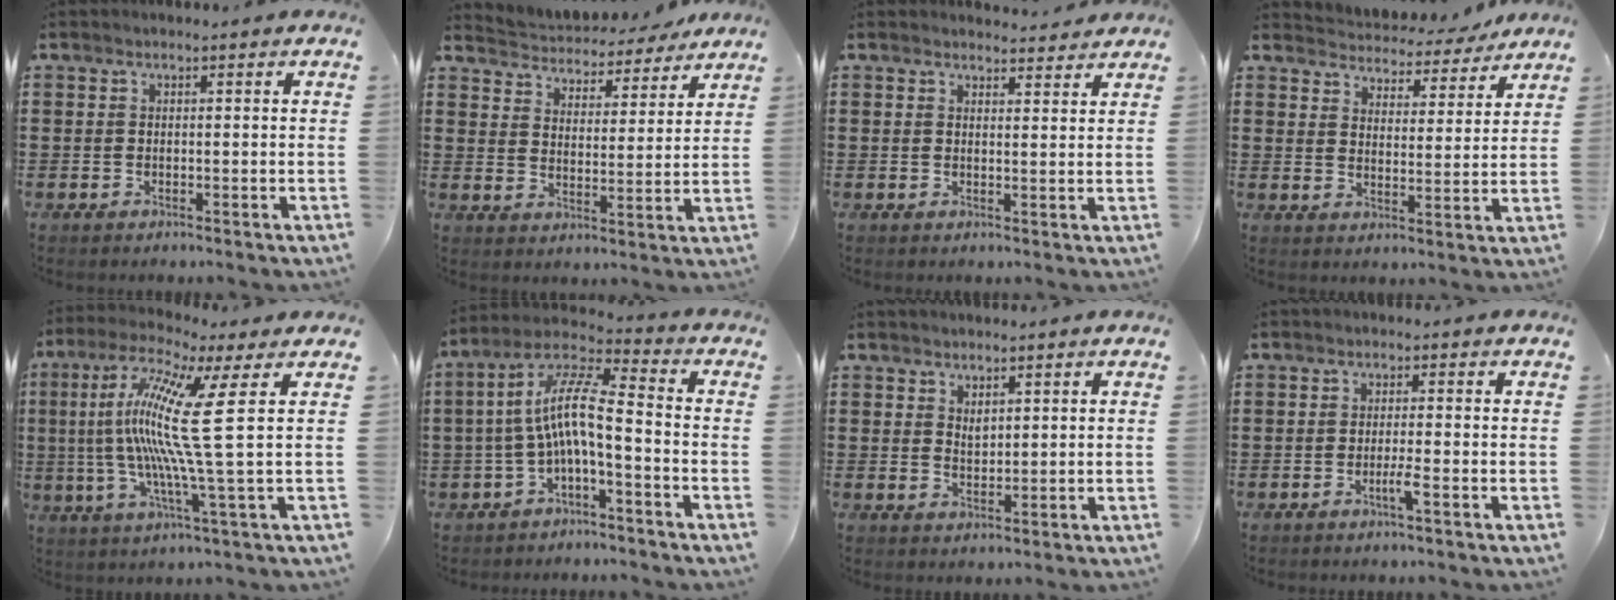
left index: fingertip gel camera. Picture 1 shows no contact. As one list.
[{"total": 4.3, "force": [4.3, 0.6, 0.1], "torque": [-0.028, -0.029, 0.073]}, {"total": 2.5, "force": [2.5, 0.2, 0.2], "torque": [-0.003, -0.010, 0.045]}, {"total": 4.5, "force": [4.5, 0.7, 0.0], "torque": [-0.017, -0.031, 0.076]}, {"total": 13.8, "force": [1.7, -1.0, 13.7], "torque": [-0.299, -0.024, 0.007]}, {"total": 9.6, "force": [-1.3, 2.1, 9.3], "torque": [-0.206, -0.019, -0.036]}, {"total": 1.7, "force": [1.4, 0.8, 0.5], "torque": [-0.012, 0.003, 0.026]}, {"total": 2.3, "force": [-1.1, -0.1, 2.0], "torque": [-0.034, -0.003, -0.020]}]